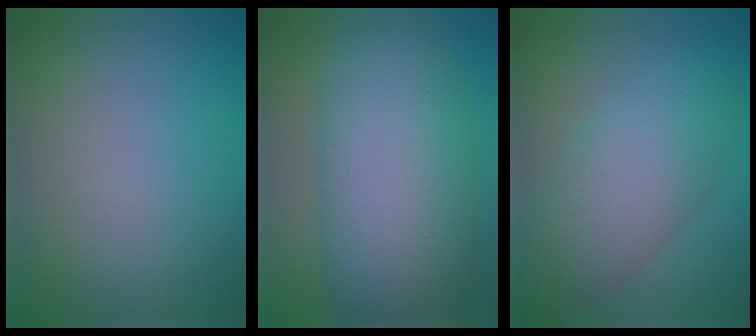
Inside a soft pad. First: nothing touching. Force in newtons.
{"total": 12.8, "press": 12.8, "slide": 0.2}
{"total": 6.6, "press": 6.6, "slide": 0.5}